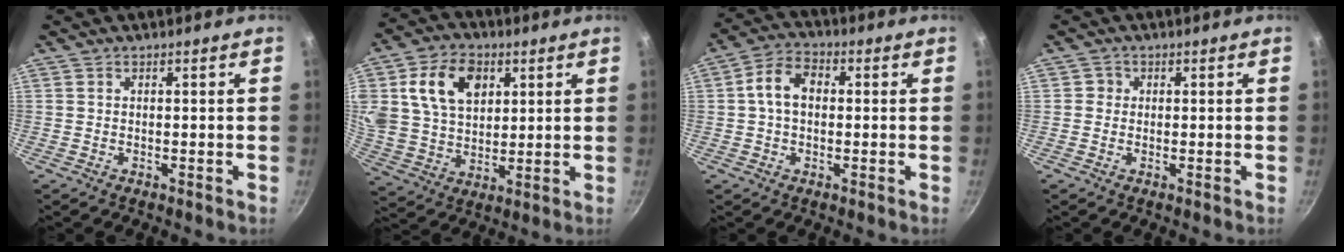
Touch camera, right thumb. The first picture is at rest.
{"total": 15.5, "force": [5.0, 11.0, 9.7], "torque": [-0.156, -0.003, 0.092]}
{"total": 7.3, "force": [0.5, 5.1, 5.2], "torque": [-0.080, 0.023, -0.004]}
{"total": 1.5, "force": [0.0, 1.5, 0.3], "torque": [0.004, 0.002, -0.004]}